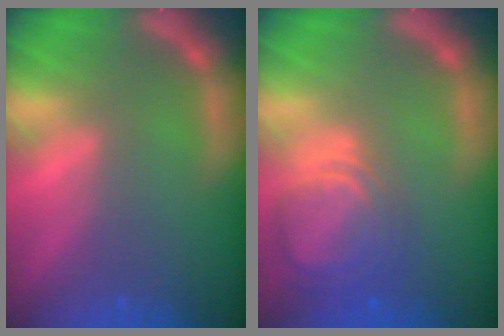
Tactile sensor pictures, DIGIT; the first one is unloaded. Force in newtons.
{"total": 6.5}